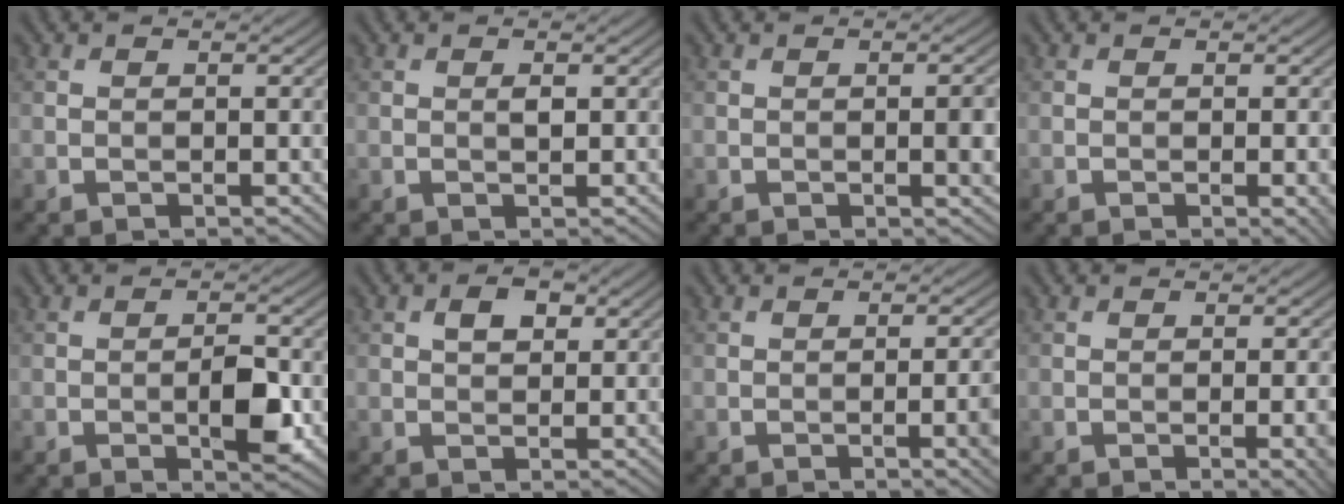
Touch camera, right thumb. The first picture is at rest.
{"total": 0.9, "force": [0.2, 0.3, 0.8], "torque": [-0.016, -0.002, 0.003]}
{"total": 2.4, "force": [-0.2, 0.4, 2.4], "torque": [-0.035, 0.002, -0.003]}
{"total": 1.5, "force": [-0.3, 0.2, 1.4], "torque": [-0.022, -0.004, -0.004]}
{"total": 4.4, "force": [-1.2, 1.5, 4.0], "torque": [-0.065, 0.002, -0.019]}
{"total": 2.5, "force": [0.9, 1.6, 1.7], "torque": [-0.030, 0.004, 0.013]}
{"total": 4.1, "force": [-0.9, 0.8, 4.0], "torque": [-0.058, 0.002, -0.013]}
{"total": 3.4, "force": [-0.8, 0.6, 3.2], "torque": [-0.043, 0.002, -0.013]}